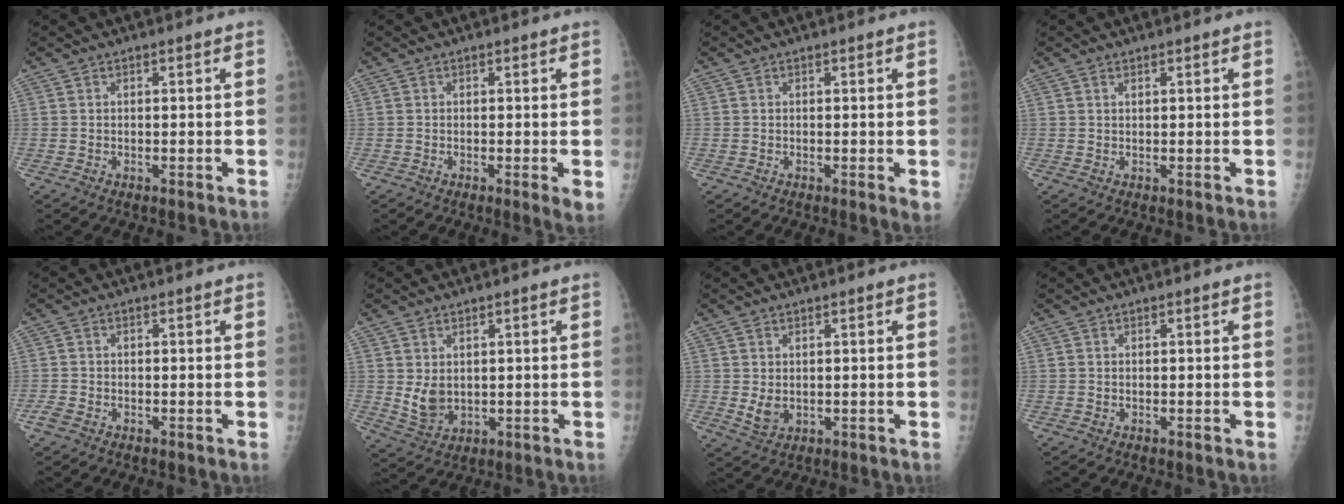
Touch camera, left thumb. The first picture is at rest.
{"total": 2.2, "force": [-0.2, 0.3, 2.2], "torque": [-0.037, -0.009, -0.006]}
{"total": 1.5, "force": [0.0, 0.4, 1.5], "torque": [-0.021, -0.006, 0.000]}
{"total": 0.5, "force": [0.4, 0.1, 0.3], "torque": [-0.006, -0.002, 0.009]}
{"total": 1.8, "force": [-1.1, 1.2, 0.9], "torque": [-0.023, 0.000, -0.022]}
{"total": 4.8, "force": [0.9, 3.4, 3.3], "torque": [-0.048, -0.015, 0.033]}
{"total": 3.0, "force": [0.2, 2.0, 2.2], "torque": [-0.033, -0.010, 0.012]}
{"total": 0.0}